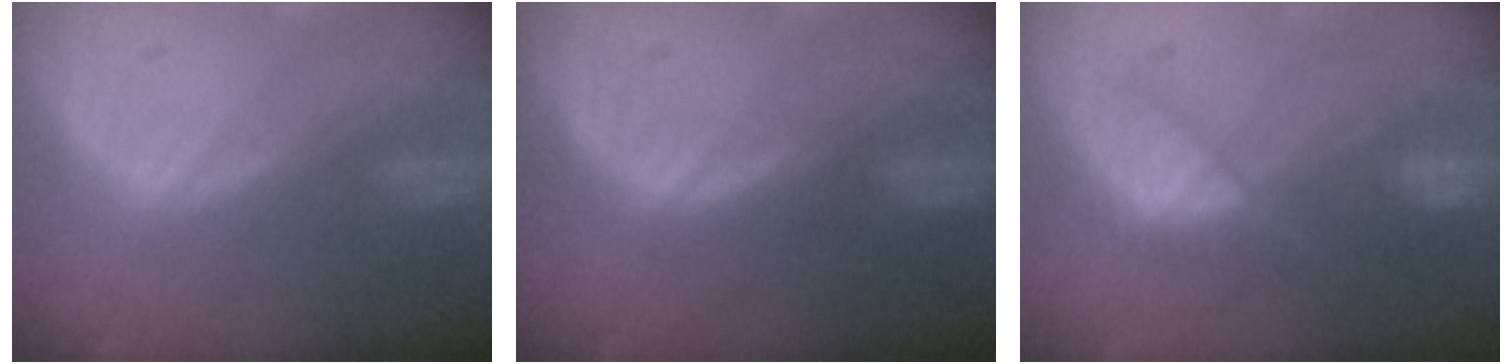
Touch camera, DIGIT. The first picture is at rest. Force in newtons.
{"total": 1.1, "press": 1.0, "slide": 0.2}
{"total": 8.1, "press": 7.3, "slide": 3.3}